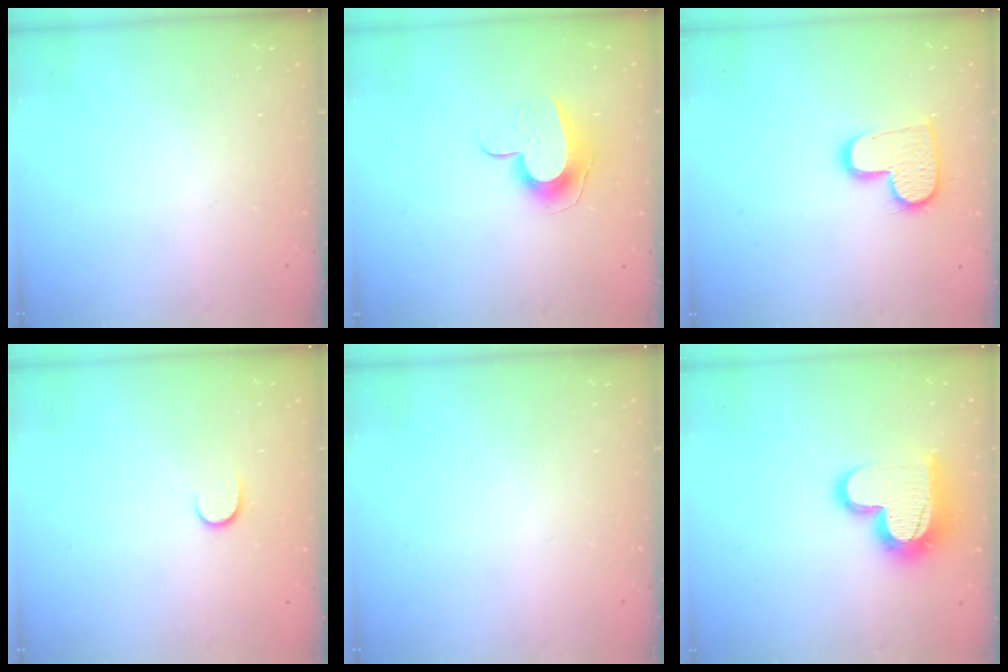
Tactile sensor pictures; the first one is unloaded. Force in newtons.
{"total": 10.0, "press": 9.9, "slide": 0.6}
{"total": 13.8, "press": 13.7, "slide": 1.0}
{"total": 5.6, "press": 5.6, "slide": 0.6}
{"total": 0.0}
{"total": 16.7, "press": 16.7, "slide": 1.4}